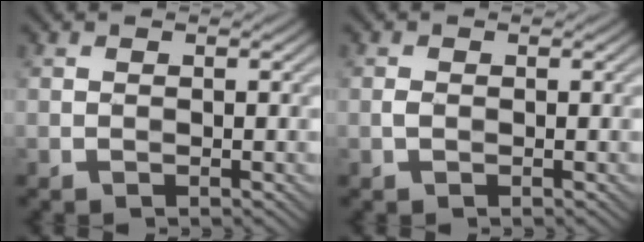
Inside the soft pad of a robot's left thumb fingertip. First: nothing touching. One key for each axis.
{"total": 0.7, "fx": -0.2, "fy": 0.5, "fz": 0.5, "tx": -0.015, "ty": 0.001, "tz": -0.006}